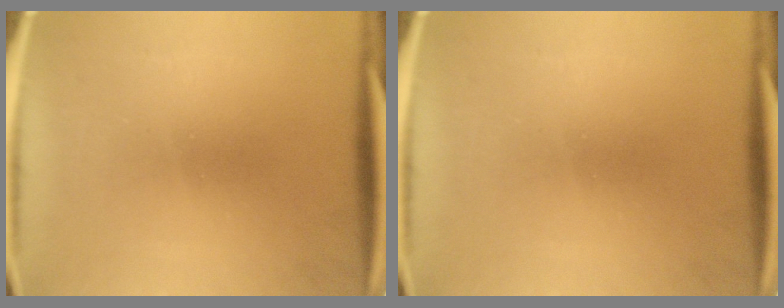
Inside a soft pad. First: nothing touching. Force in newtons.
{"total": 0.0}